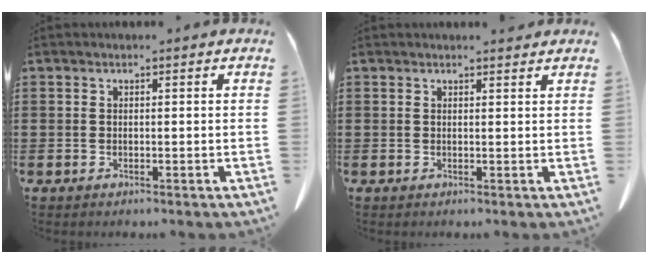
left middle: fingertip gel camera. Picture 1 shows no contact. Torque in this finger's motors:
{"motor_torque": [0.76, 0.10, 0.11, 0.07]}